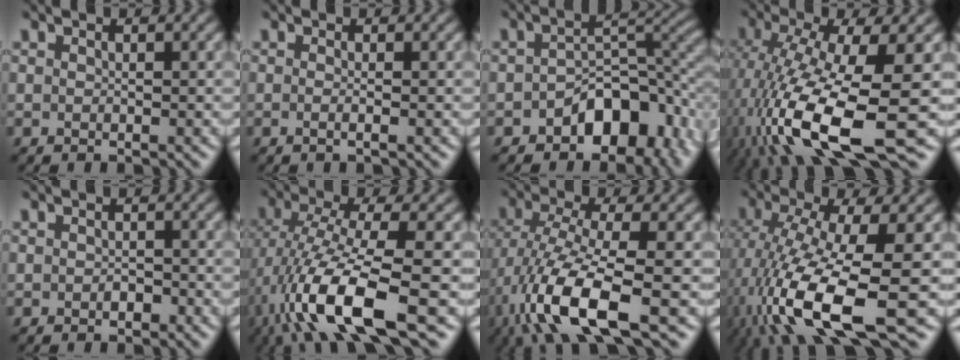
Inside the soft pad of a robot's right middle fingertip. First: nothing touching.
{"total": 0.9, "force": [-0.3, 0.2, 0.8], "torque": [-0.014, -0.001, -0.010]}
{"total": 7.8, "force": [-3.5, 4.5, 5.4], "torque": [-0.060, 0.010, -0.063]}
{"total": 13.6, "force": [-4.6, 4.3, 12.1], "torque": [-0.254, -0.022, -0.071]}
{"total": 1.1, "force": [-0.6, 0.6, 0.7], "torque": [-0.011, 0.001, -0.011]}
{"total": 10.3, "force": [-4.1, 2.8, 9.0], "torque": [-0.175, -0.003, -0.076]}
{"total": 9.7, "force": [-4.4, 3.0, 8.1], "torque": [-0.170, -0.005, -0.084]}
{"total": 12.3, "force": [-4.5, 3.8, 10.8], "torque": [-0.228, -0.020, -0.076]}